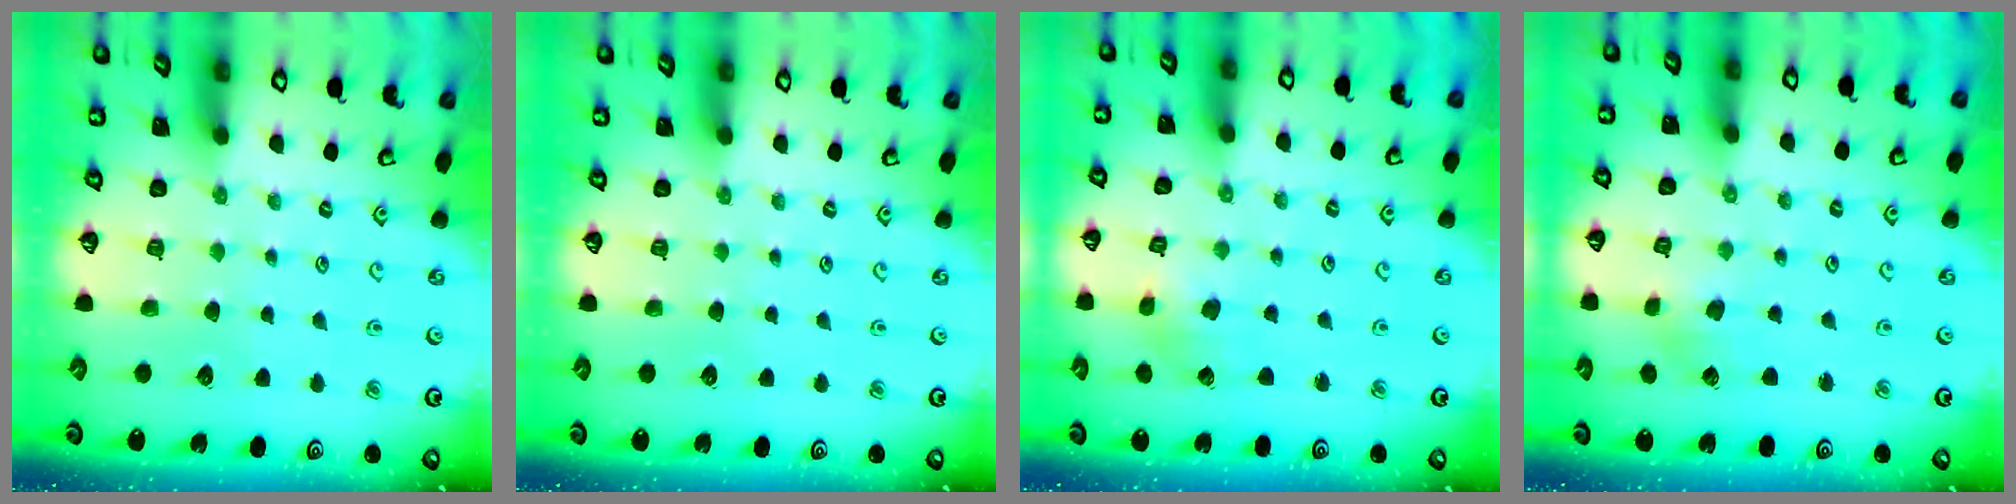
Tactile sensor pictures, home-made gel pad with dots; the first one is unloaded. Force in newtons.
{"total": 0.0}
{"total": 3.7, "press": 3.7, "slide": 0.3}
{"total": 2.3, "press": 2.3, "slide": 0.3}